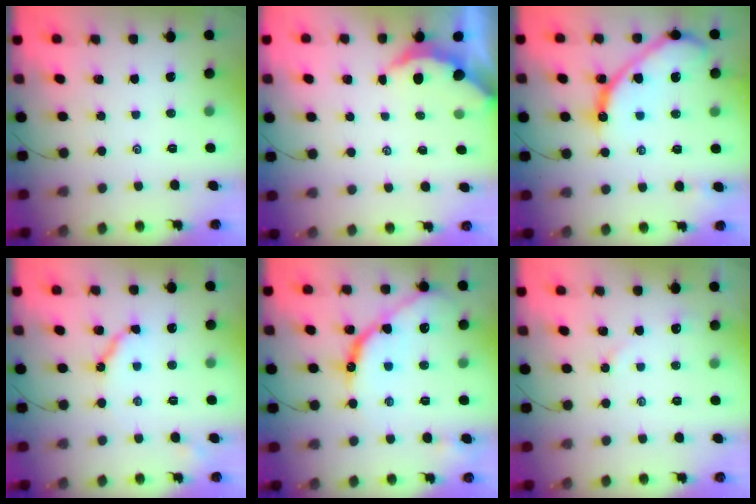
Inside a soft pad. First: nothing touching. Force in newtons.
{"total": 2.4, "press": 2.4, "slide": 0.3}
{"total": 14.5, "press": 14.4, "slide": 1.5}
{"total": 8.8, "press": 8.7, "slide": 0.7}
{"total": 13.3, "press": 13.3, "slide": 1.0}
{"total": 4.0, "press": 4.0, "slide": 0.4}